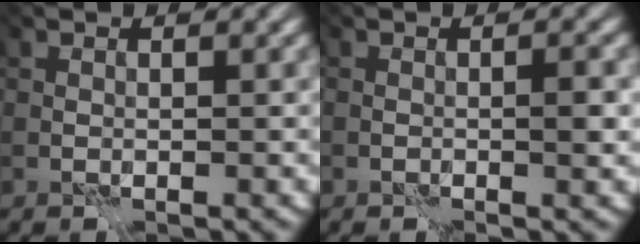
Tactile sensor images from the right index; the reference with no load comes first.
{"total": 1.5, "force": [-0.5, 0.3, 1.3], "torque": [-0.020, -0.003, -0.009]}